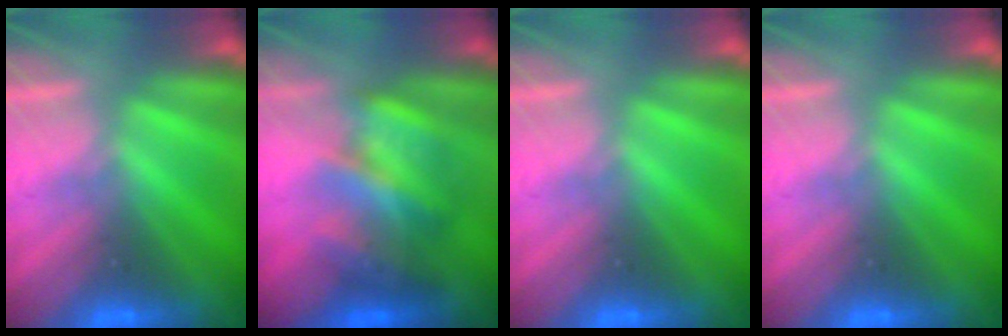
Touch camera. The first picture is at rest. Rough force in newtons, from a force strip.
{"total": 4.6}
{"total": 0.0}
{"total": 0.0}